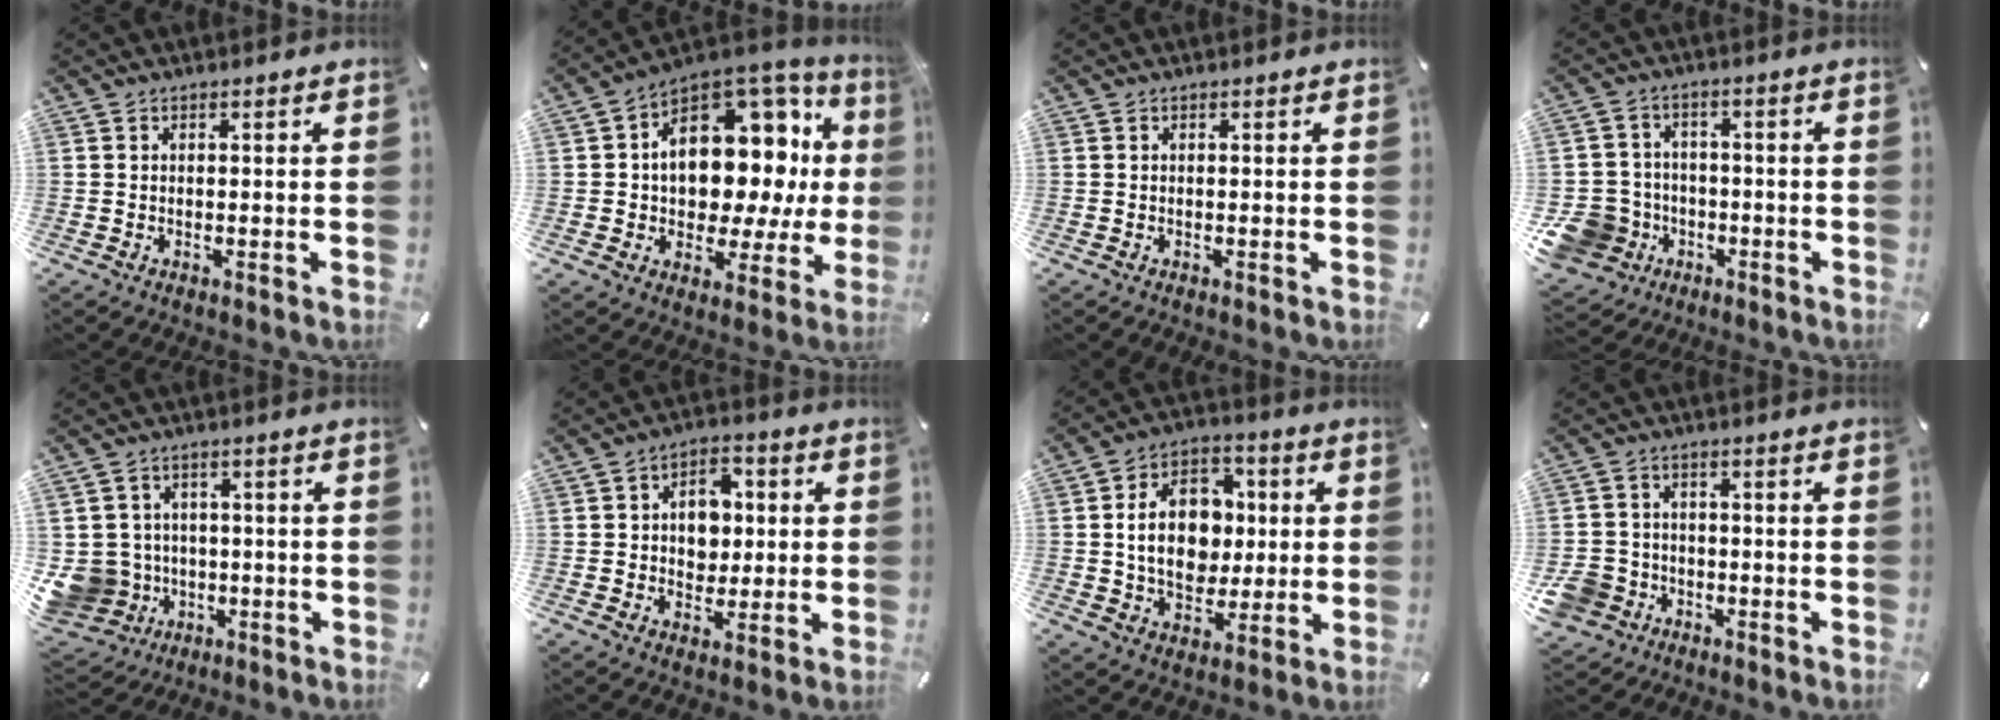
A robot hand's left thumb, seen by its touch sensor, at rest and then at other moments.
{"total": 14.6, "force": [3.2, 10.7, 9.4], "torque": [-0.125, -0.049, 0.056]}
{"total": 0.0}
{"total": 11.1, "force": [-4.2, 9.8, 3.3], "torque": [-0.080, 0.033, -0.073]}
{"total": 9.3, "force": [-1.8, 8.9, 2.0], "torque": [-0.072, 0.007, -0.028]}
{"total": 8.2, "force": [0.5, 6.7, 4.7], "torque": [-0.061, 0.004, 0.005]}
{"total": 14.9, "force": [0.7, 11.5, 9.5], "torque": [-0.165, 0.014, 0.015]}
{"total": 7.2, "force": [-3.2, 6.2, 2.0], "torque": [-0.064, 0.022, -0.062]}